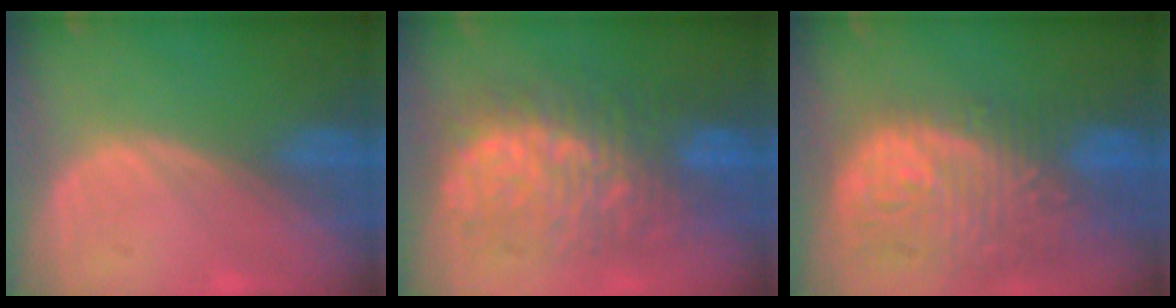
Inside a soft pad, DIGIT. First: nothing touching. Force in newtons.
{"total": 12.1, "press": 12.0, "slide": 1.5}
{"total": 13.6, "press": 11.4, "slide": 7.4}